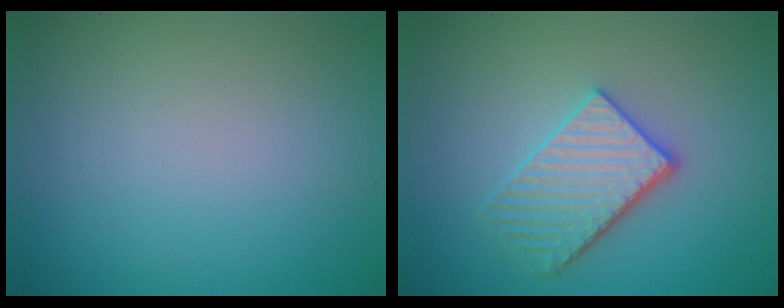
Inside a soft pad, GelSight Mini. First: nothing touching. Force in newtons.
{"total": 3.9, "press": 3.4, "slide": 2.0}